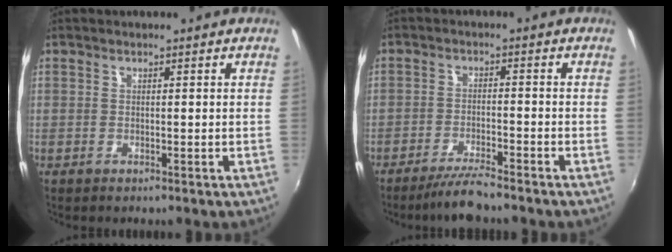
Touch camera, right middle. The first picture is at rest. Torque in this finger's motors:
{"motor_torque": [0.05, -0.04, 0.02, 0.02]}